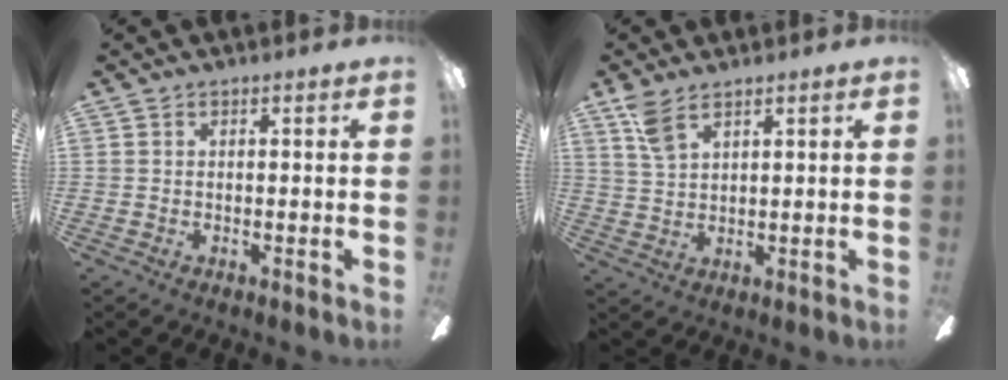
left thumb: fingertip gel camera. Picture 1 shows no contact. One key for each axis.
{"total": 5.5, "fx": 4.0, "fy": 1.9, "fz": 3.2, "tx": -0.073, "ty": -0.011, "tz": 0.077}